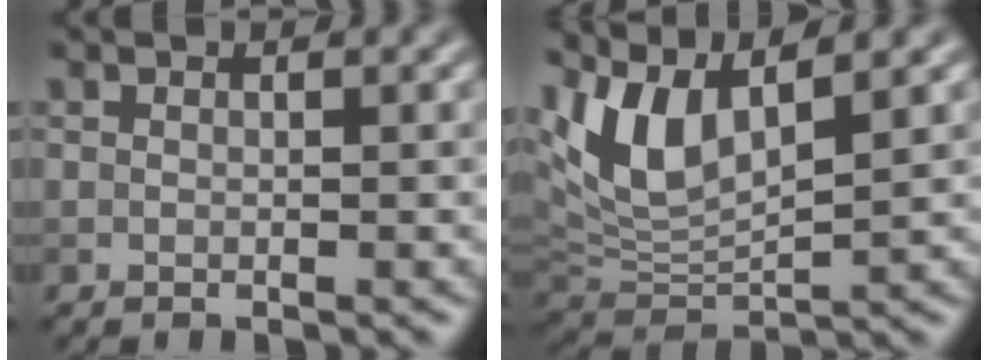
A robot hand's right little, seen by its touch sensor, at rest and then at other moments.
{"total": 6.8, "force": [3.6, 2.6, 5.1], "torque": [-0.118, 0.005, 0.069]}